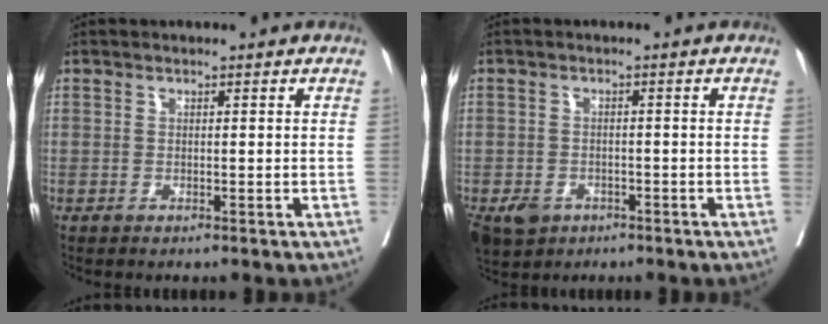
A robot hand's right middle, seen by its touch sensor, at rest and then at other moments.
{"total": 6.6, "force": [-3.8, 4.9, 2.4], "torque": [-0.048, -0.002, -0.055]}